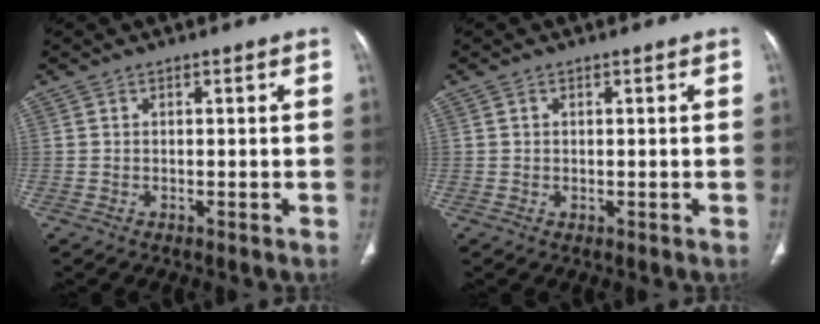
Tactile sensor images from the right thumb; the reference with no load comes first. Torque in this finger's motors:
{"motor_torque": [-0.65, 0.09, -0.20, -0.02, 0.05]}